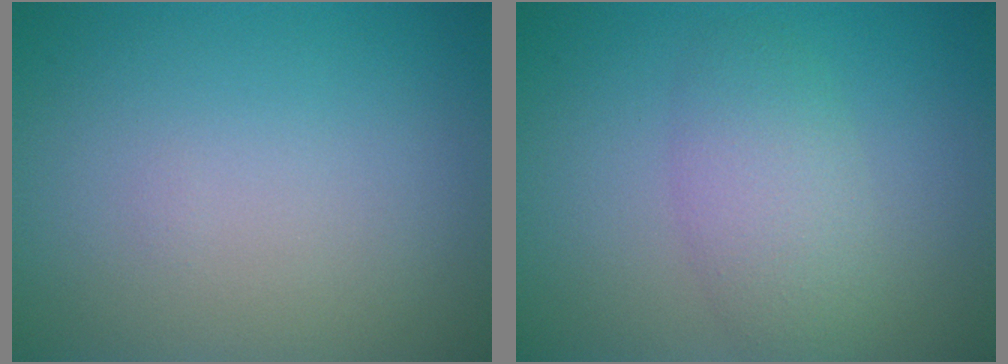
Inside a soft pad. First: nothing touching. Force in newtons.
{"total": 3.4, "press": 3.4, "slide": 0.3}